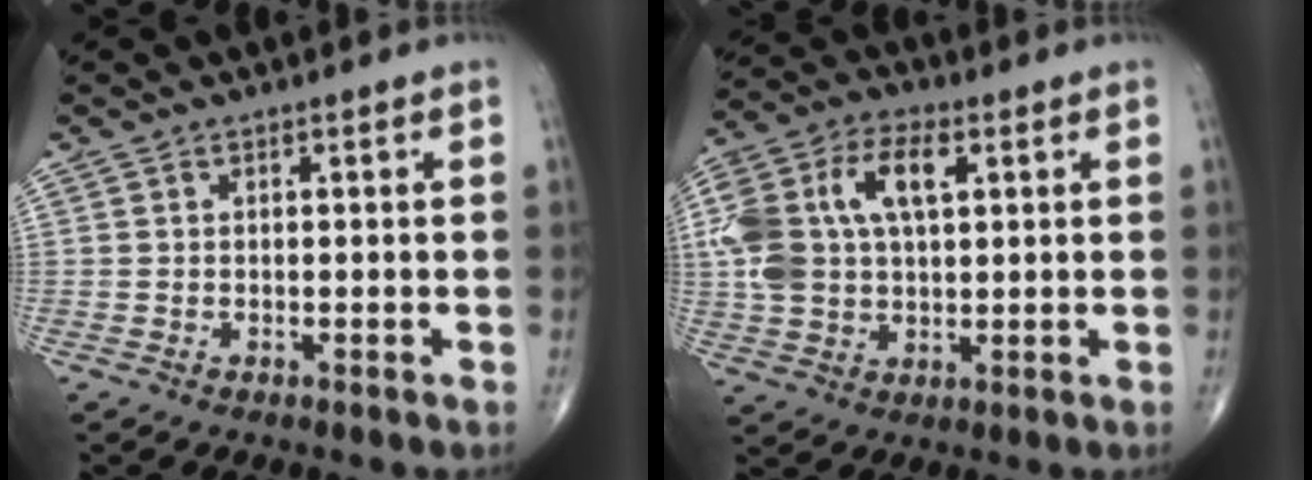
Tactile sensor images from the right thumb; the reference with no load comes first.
{"total": 16.2, "force": [3.7, 9.5, 12.7], "torque": [-0.252, 0.019, 0.064]}